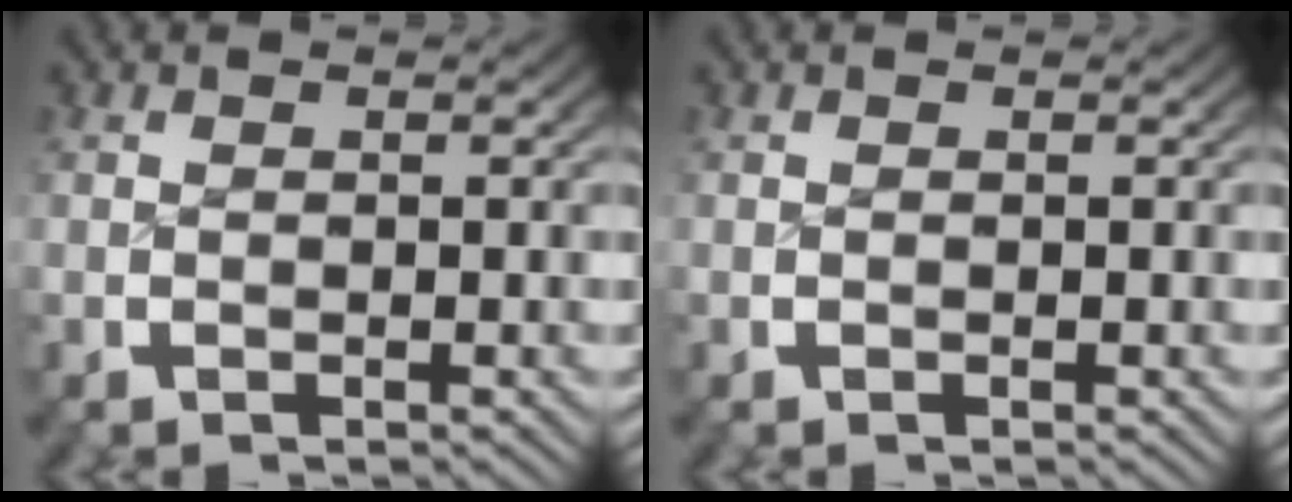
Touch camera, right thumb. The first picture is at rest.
{"total": 0.0}